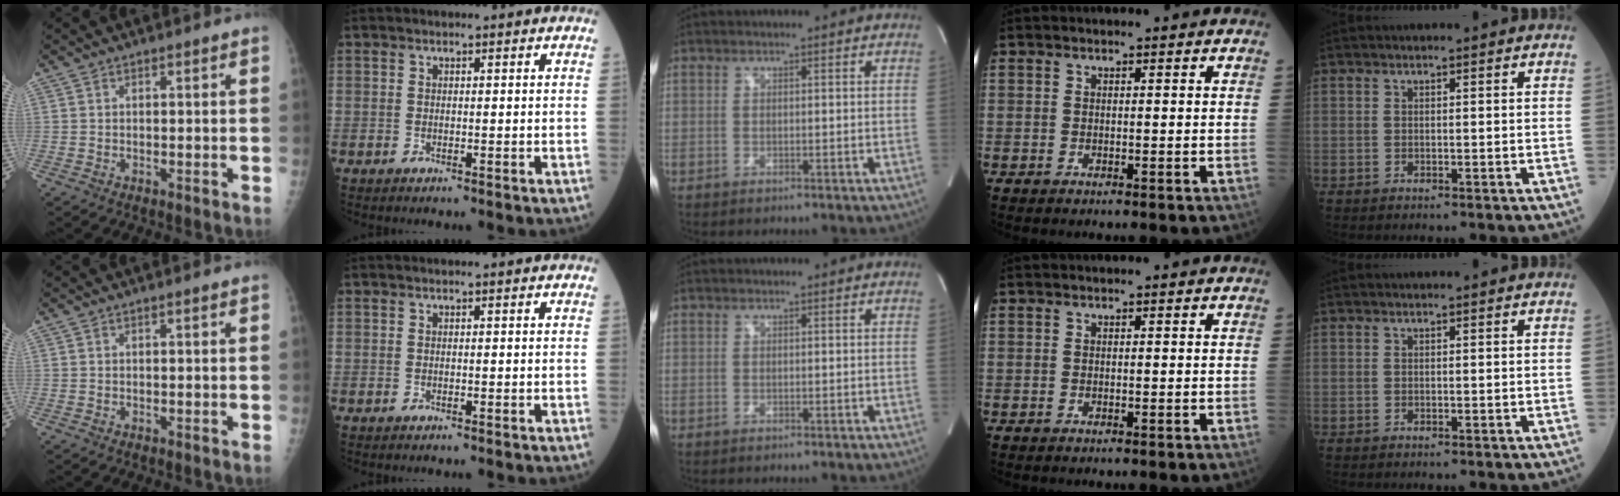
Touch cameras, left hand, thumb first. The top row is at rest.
{}